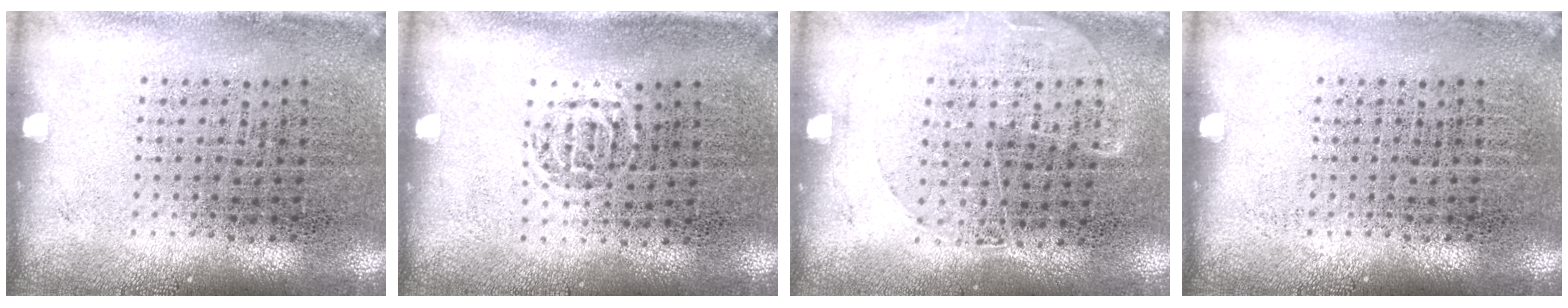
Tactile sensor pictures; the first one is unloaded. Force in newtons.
{"total": 0.6, "press": 0.5, "slide": 0.4}
{"total": 1.2, "press": 1.0, "slide": 0.7}
{"total": 0.0}